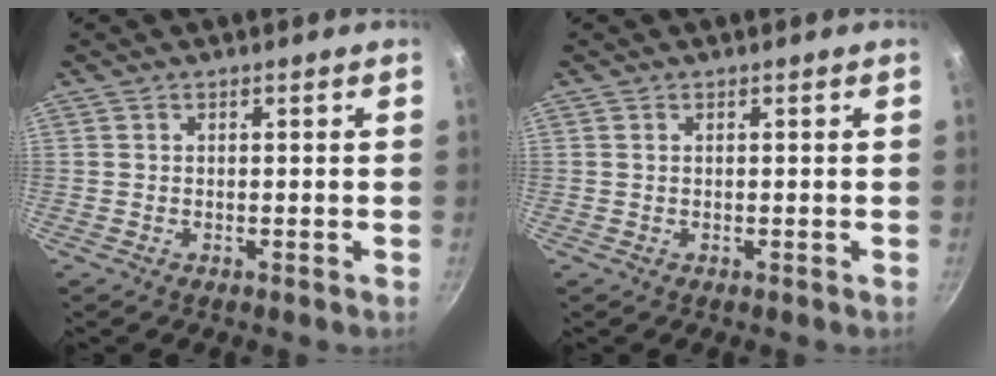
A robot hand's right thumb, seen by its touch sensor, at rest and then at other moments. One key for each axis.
{"total": 0.0}